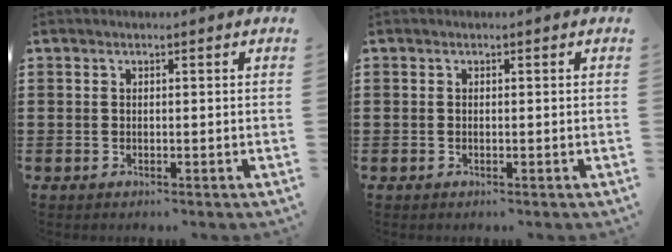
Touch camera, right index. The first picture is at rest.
{"total": 0.0}